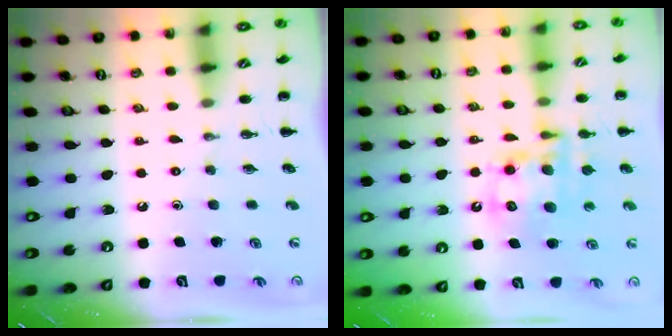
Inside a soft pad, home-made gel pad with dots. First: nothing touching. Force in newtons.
{"total": 13.5, "press": 13.1, "slide": 2.9}